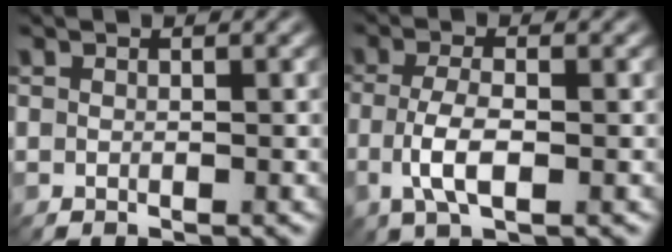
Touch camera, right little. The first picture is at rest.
{"total": 3.7, "force": [-1.0, 1.3, 3.4], "torque": [-0.076, -0.002, -0.023]}